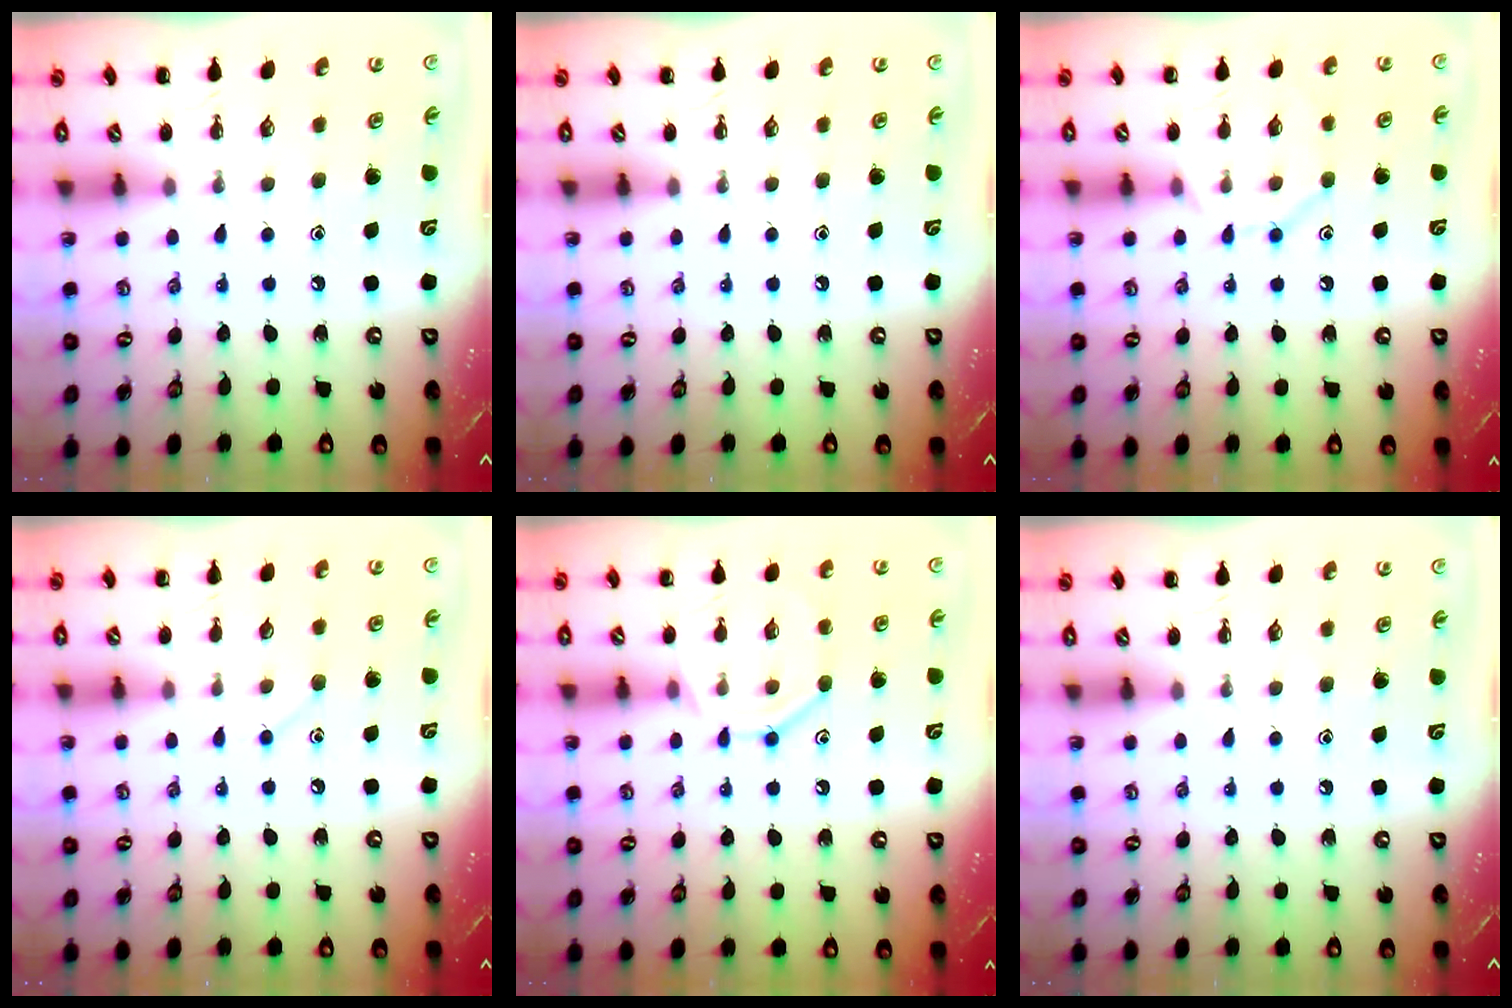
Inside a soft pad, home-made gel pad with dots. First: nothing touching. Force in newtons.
{"total": 0.0}
{"total": 8.8, "press": 8.8, "slide": 0.7}
{"total": 4.0, "press": 3.8, "slide": 1.3}
{"total": 10.0, "press": 9.9, "slide": 1.1}
{"total": 0.0}